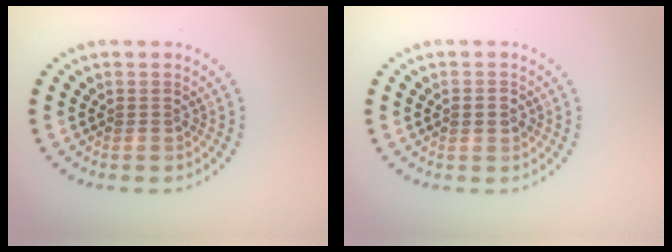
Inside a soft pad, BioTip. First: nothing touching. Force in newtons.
{"total": 1.8, "press": 1.8, "slide": 0.1}